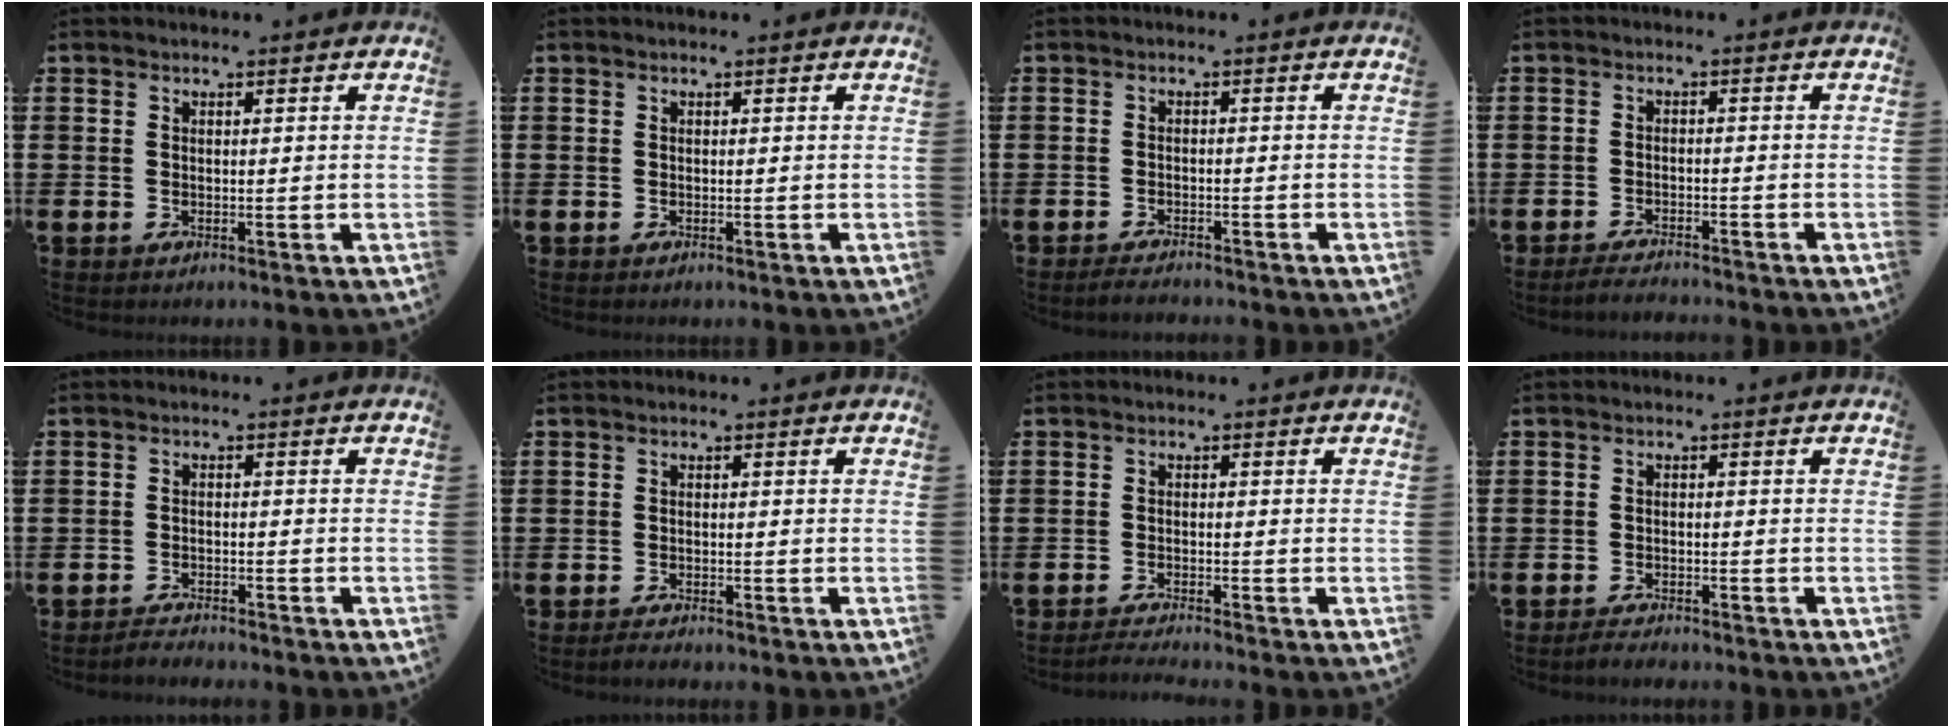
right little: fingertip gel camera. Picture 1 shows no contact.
{"total": 0.0}
{"total": 1.5, "force": [-1.5, 0.0, 0.2], "torque": [-0.007, 0.002, -0.030]}
{"total": 1.9, "force": [-1.9, 0.0, 0.3], "torque": [-0.008, 0.005, -0.037]}
{"total": 1.8, "force": [-1.8, 0.0, -0.1], "torque": [-0.004, 0.005, -0.039]}
{"total": 1.1, "force": [-1.0, 0.1, 0.3], "torque": [-0.009, -0.001, -0.021]}
{"total": 1.4, "force": [-1.4, -0.2, 0.4], "torque": [-0.006, 0.002, -0.027]}
{"total": 1.5, "force": [-1.5, 0.0, 0.2], "torque": [-0.006, 0.002, -0.030]}